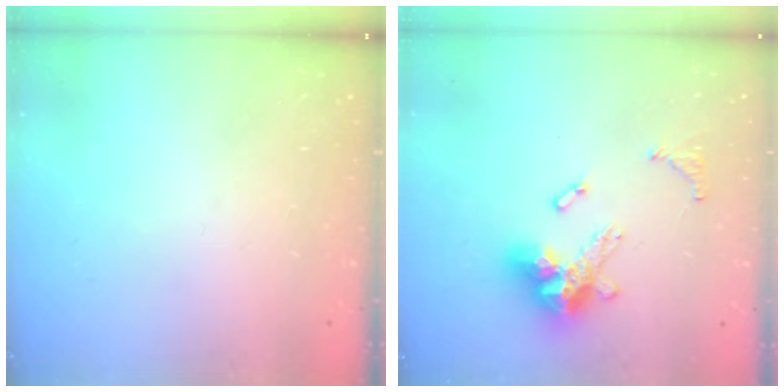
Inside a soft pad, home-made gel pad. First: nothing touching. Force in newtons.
{"total": 13.4, "press": 13.4, "slide": 0.9}